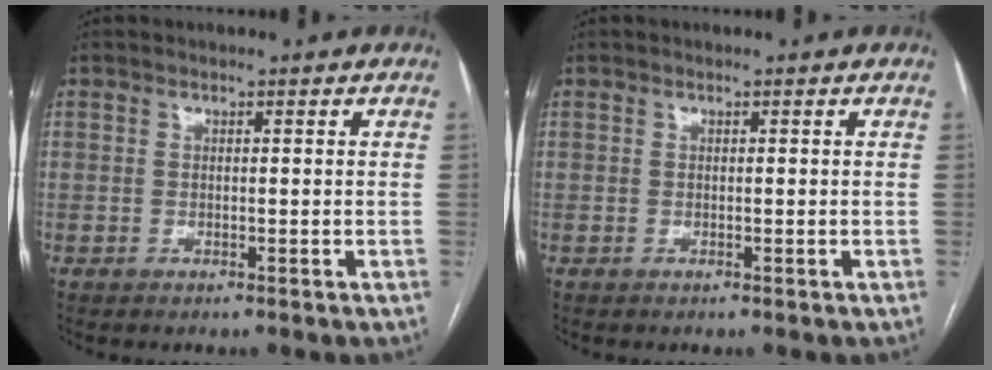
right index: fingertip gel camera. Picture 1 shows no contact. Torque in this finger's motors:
{"motor_torque": [0.00, 0.00, 0.00, 0.00]}